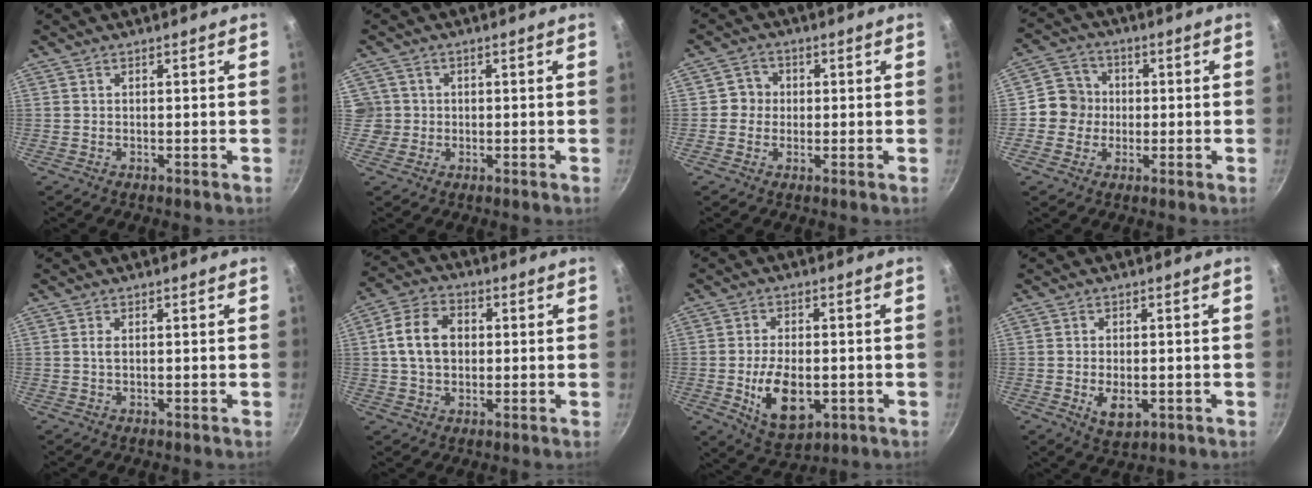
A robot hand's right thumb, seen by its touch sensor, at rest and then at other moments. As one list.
[{"total": 3.7, "force": [0.1, 3.6, 0.5], "torque": [0.017, 0.009, 0.000]}, {"total": 3.7, "force": [0.0, 3.6, 0.9], "torque": [0.015, 0.008, -0.008]}, {"total": 6.9, "force": [-0.4, 6.6, 2.0], "torque": [0.003, 0.015, -0.025]}, {"total": 1.0, "force": [0.2, 0.4, 0.9], "torque": [-0.019, 0.000, 0.003]}, {"total": 10.1, "force": [1.0, 7.5, 6.7], "torque": [-0.106, 0.017, 0.010]}, {"total": 11.5, "force": [-2.3, 6.5, 9.2], "torque": [-0.145, -0.002, -0.025]}, {"total": 5.4, "force": [-1.2, 3.1, 4.3], "torque": [-0.065, -0.006, -0.010]}]